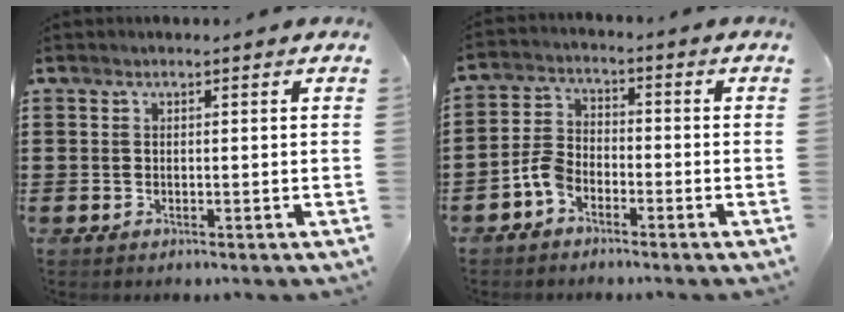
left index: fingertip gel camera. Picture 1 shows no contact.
{"total": 4.5, "force": [-2.7, 2.5, 2.4], "torque": [-0.065, 0.007, -0.057]}